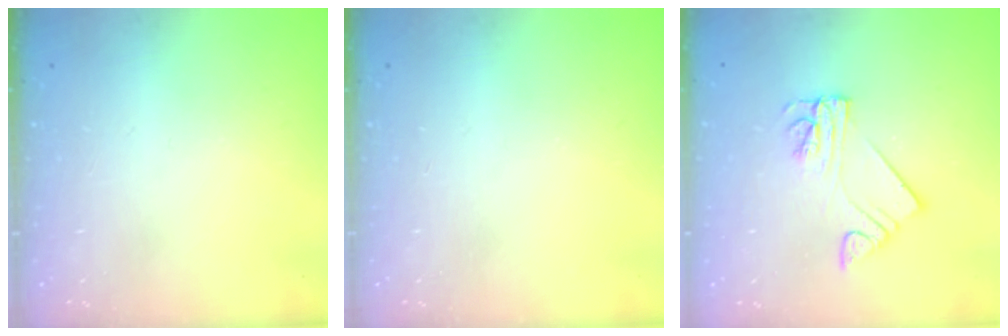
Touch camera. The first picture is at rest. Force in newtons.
{"total": 0.0}
{"total": 5.9, "press": 5.9, "slide": 0.7}